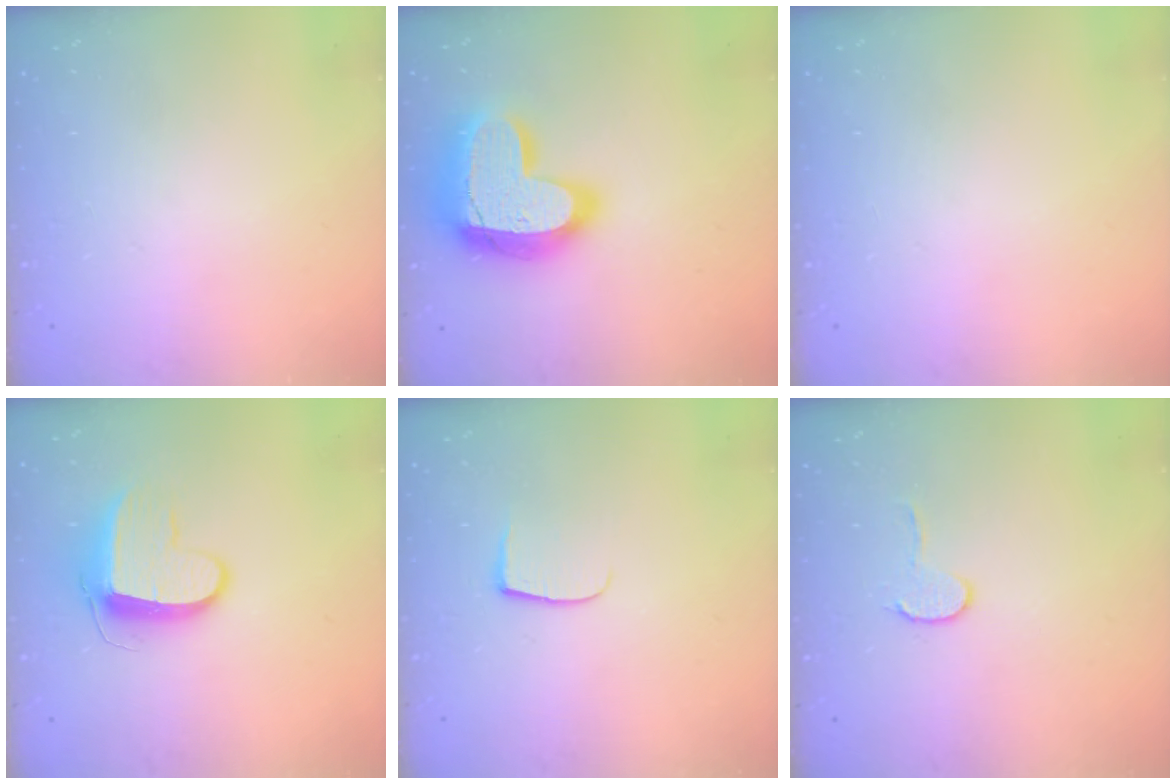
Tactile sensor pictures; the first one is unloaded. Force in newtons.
{"total": 23.3, "press": 23.2, "slide": 1.9}
{"total": 0.0}
{"total": 10.3, "press": 10.3, "slide": 0.5}
{"total": 5.2, "press": 5.2, "slide": 0.7}
{"total": 5.9, "press": 5.9, "slide": 0.5}